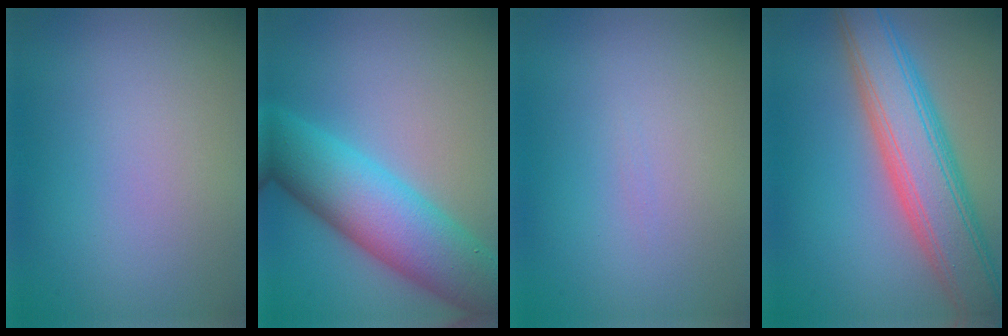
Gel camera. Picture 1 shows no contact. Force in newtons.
{"total": 10.2, "press": 10.2, "slide": 0.2}
{"total": 0.0}
{"total": 8.3, "press": 8.3, "slide": 0.4}